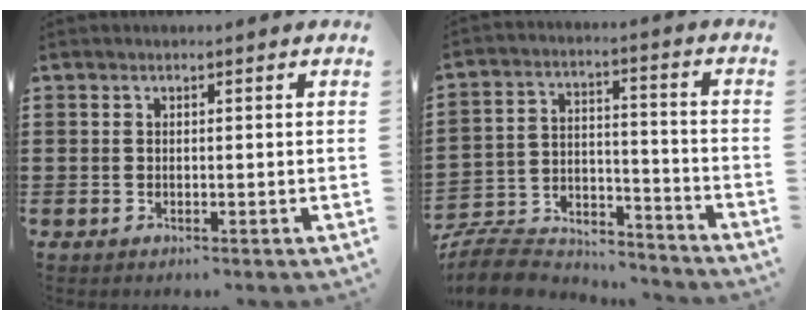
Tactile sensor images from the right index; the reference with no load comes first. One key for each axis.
{"total": 8.7, "fx": -8.2, "fy": 2.3, "fz": 1.8, "tx": -0.042, "ty": 0.019, "tz": -0.163}